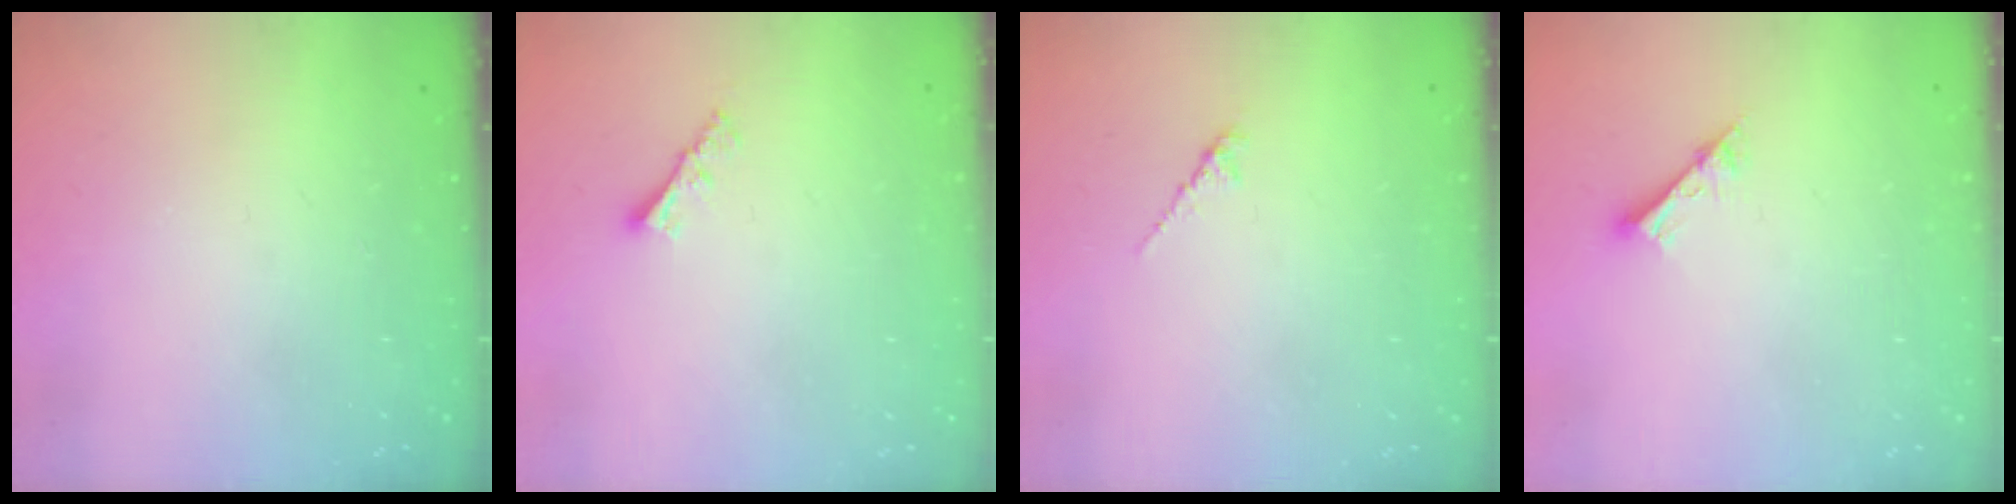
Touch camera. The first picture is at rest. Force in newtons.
{"total": 3.5, "press": 3.5, "slide": 0.3}
{"total": 2.0, "press": 2.0, "slide": 0.6}
{"total": 2.6, "press": 2.6, "slide": 0.2}